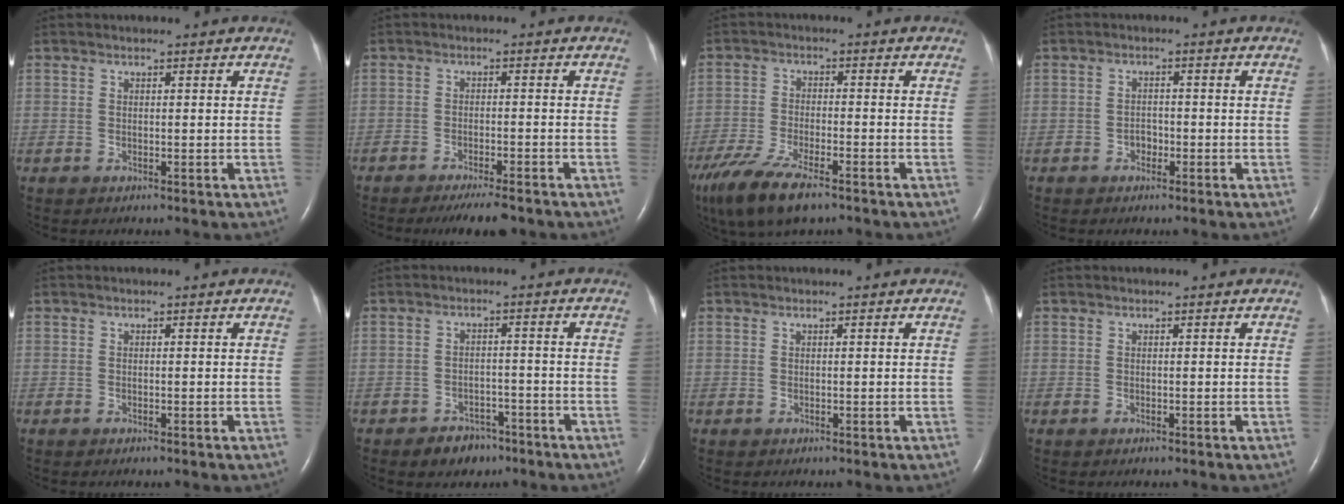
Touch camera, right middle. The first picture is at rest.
{"total": 6.2, "force": [-5.1, 1.1, 3.3], "torque": [-0.046, -0.008, -0.076]}
{"total": 12.2, "force": [-8.6, 3.1, 8.0], "torque": [-0.163, -0.031, -0.151]}
{"total": 1.5, "force": [-0.8, 1.1, 0.8], "torque": [-0.007, 0.006, -0.014]}
{"total": 0.0}
{"total": 4.2, "force": [-3.0, 2.7, 1.2], "torque": [-0.019, 0.008, -0.039]}
{"total": 0.0}
{"total": 0.0}